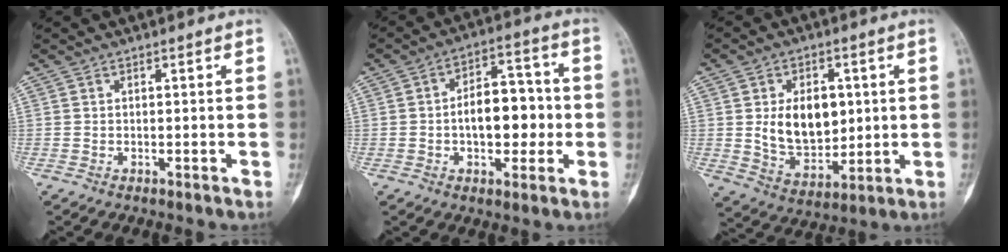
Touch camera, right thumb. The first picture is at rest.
{"total": 11.5, "force": [-1.2, 6.8, 9.1], "torque": [-0.099, 0.031, -0.021]}
{"total": 12.5, "force": [1.7, 8.5, 9.1], "torque": [-0.108, -0.018, 0.043]}